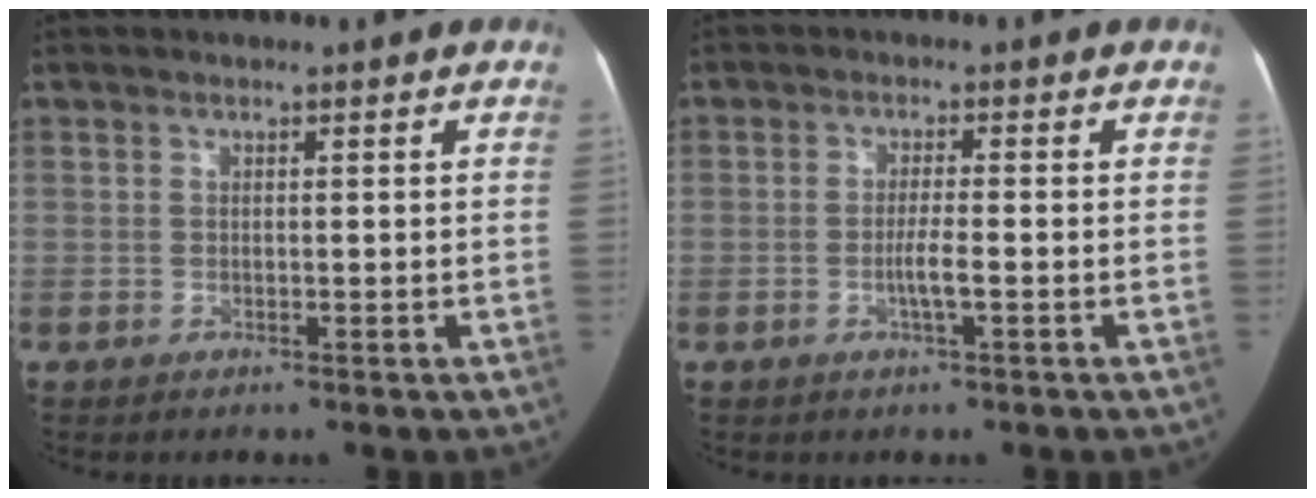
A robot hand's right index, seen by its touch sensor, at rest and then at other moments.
{"total": 2.9, "force": [-1.0, 0.0, 2.8], "torque": [-0.053, -0.001, -0.020]}